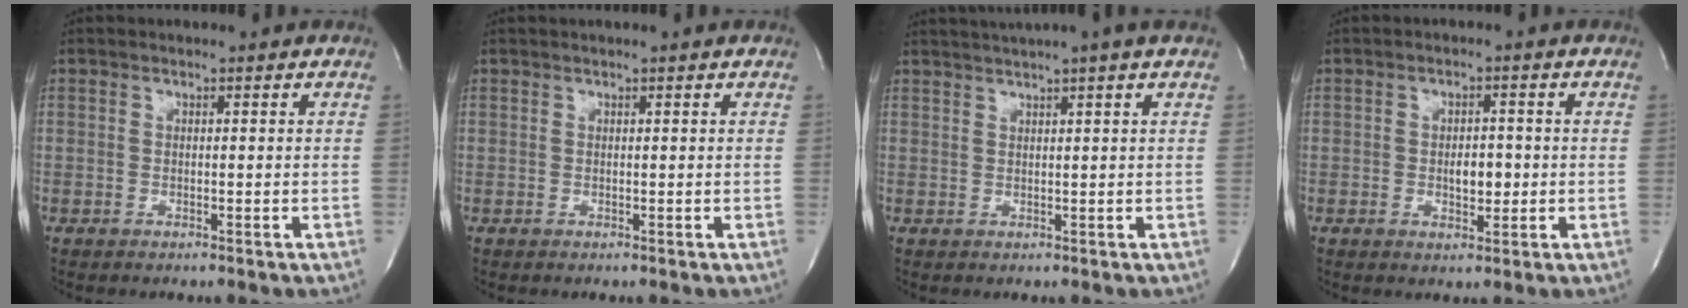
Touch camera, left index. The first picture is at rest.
{"total": 0.6, "force": [0.4, -0.2, 0.4], "torque": [-0.013, 0.001, 0.015]}
{"total": 6.1, "force": [4.9, -1.6, 3.3], "torque": [-0.049, 0.020, 0.067]}
{"total": 3.5, "force": [-0.4, 1.7, 3.0], "torque": [-0.046, 0.001, -0.001]}